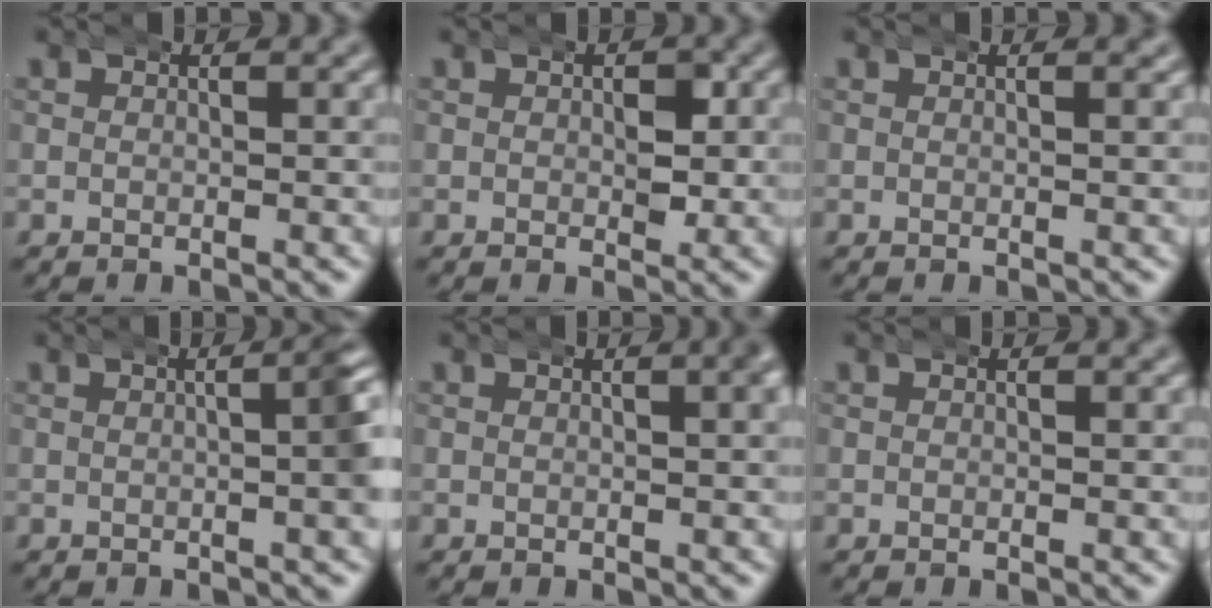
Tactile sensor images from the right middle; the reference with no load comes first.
{"total": 2.4, "force": [0.3, 1.6, 1.8], "torque": [-0.020, -0.005, 0.005]}
{"total": 0.9, "force": [0.4, 0.2, 0.7], "torque": [-0.006, 0.006, 0.001]}
{"total": 6.0, "force": [1.1, 2.0, 5.5], "torque": [-0.054, 0.023, 0.006]}
{"total": 1.7, "force": [0.5, 0.5, 1.5], "torque": [-0.010, 0.012, 0.000]}
{"total": 0.0}